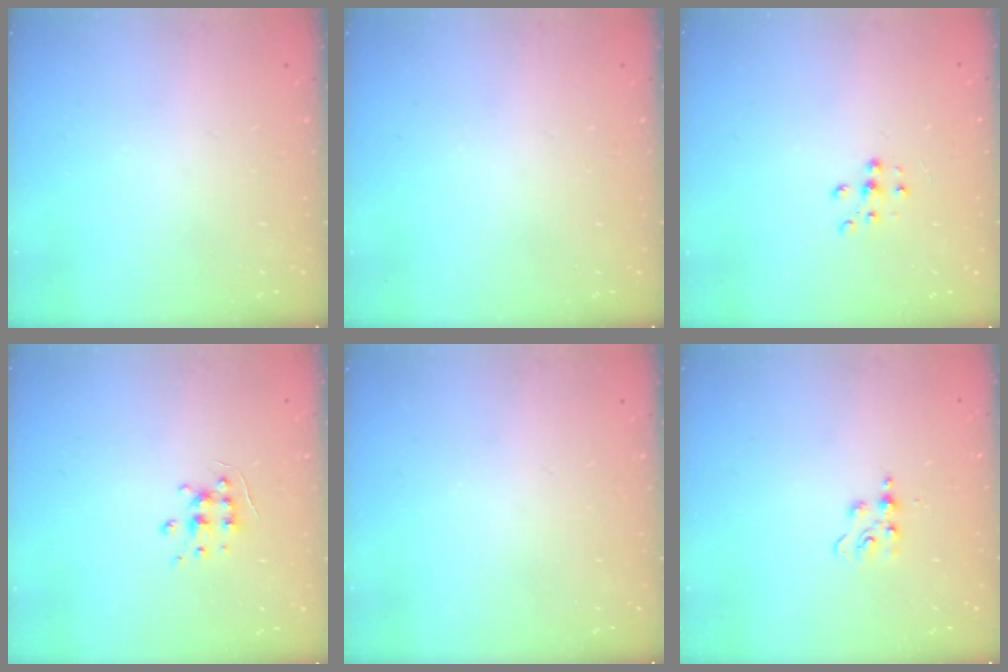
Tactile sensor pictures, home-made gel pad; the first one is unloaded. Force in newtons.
{"total": 0.0}
{"total": 6.3, "press": 6.3, "slide": 0.9}
{"total": 5.7, "press": 5.7, "slide": 0.5}
{"total": 0.0}
{"total": 4.3, "press": 4.2, "slide": 0.6}